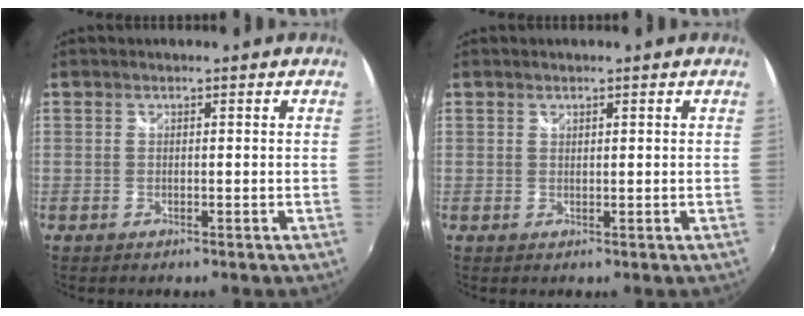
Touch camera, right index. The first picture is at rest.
{"total": 0.6, "force": [0.5, 0.2, 0.2], "torque": [-0.003, 0.000, 0.009]}